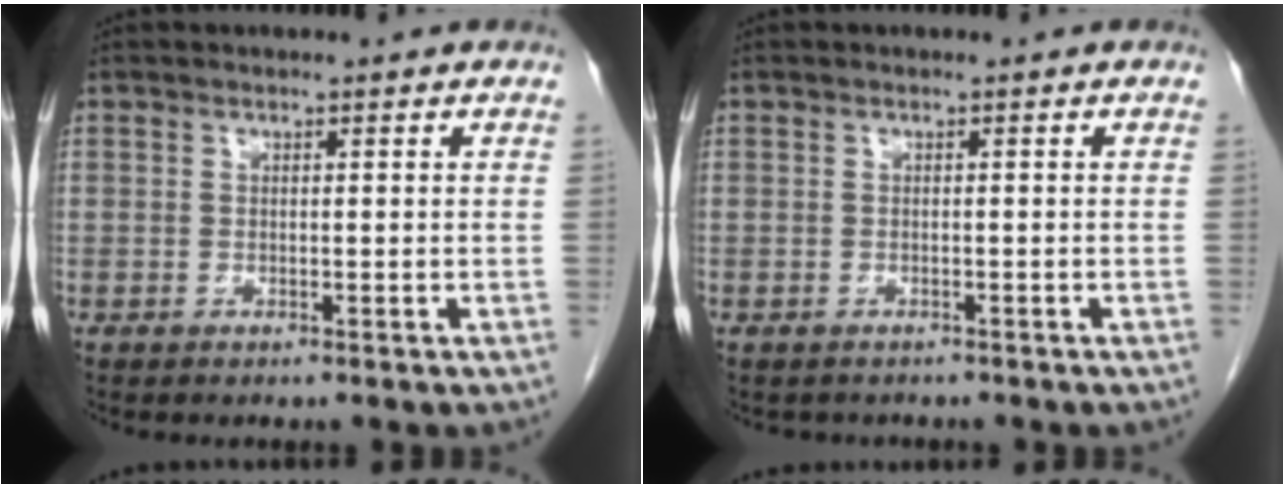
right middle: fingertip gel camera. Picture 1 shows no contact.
{"total": 1.5, "force": [-1.4, 0.7, 0.1], "torque": [-0.012, -0.003, -0.017]}